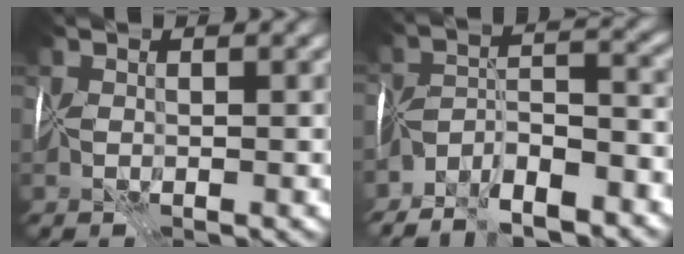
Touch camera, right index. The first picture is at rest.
{"total": 7.1, "force": [-6.1, 1.7, 3.3], "torque": [-0.043, 0.002, -0.114]}